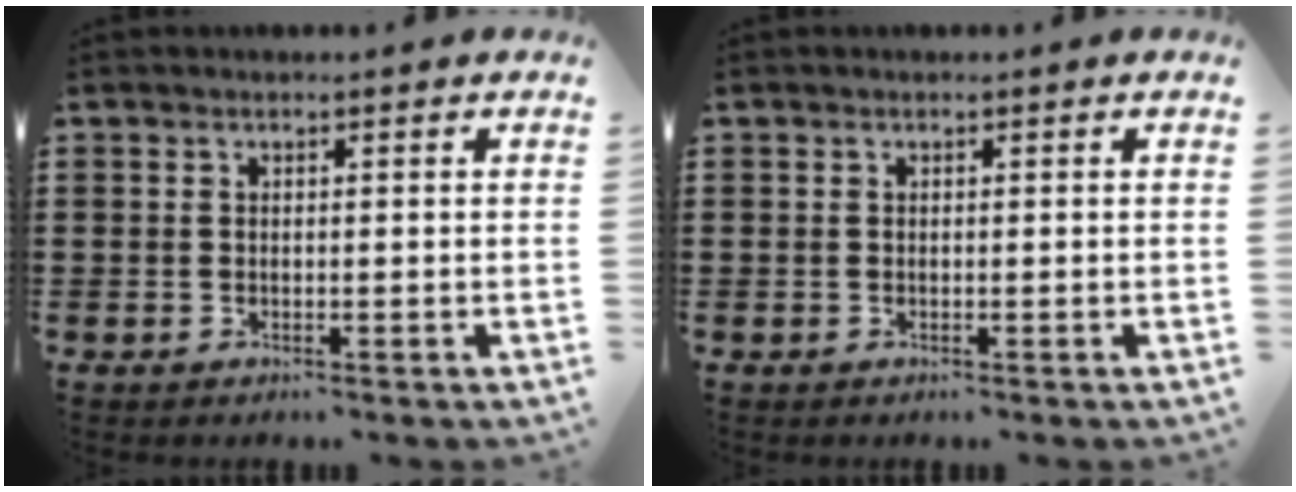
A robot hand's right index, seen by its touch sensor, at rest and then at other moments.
{"total": 0.0}